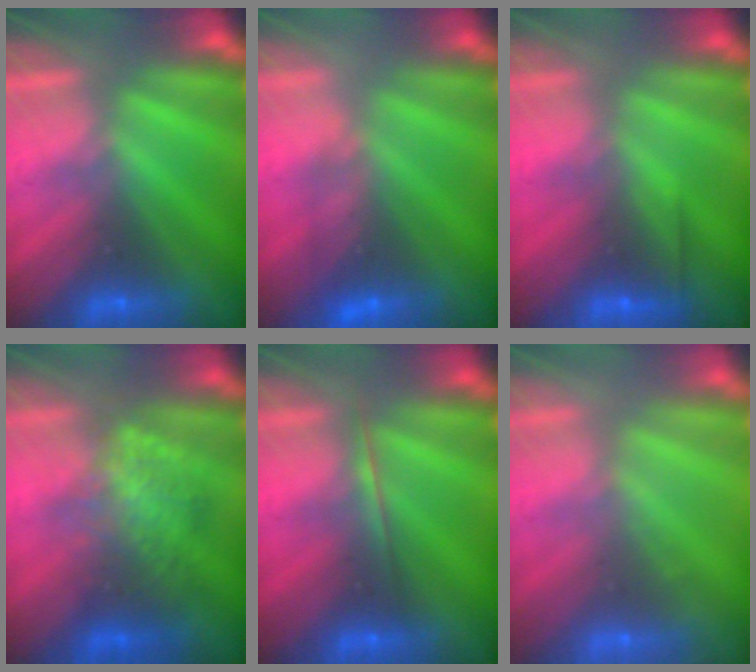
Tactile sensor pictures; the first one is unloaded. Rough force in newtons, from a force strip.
{"total": 4.7}
{"total": 2.6}
{"total": 2.3}
{"total": 1.7}
{"total": 1.8}